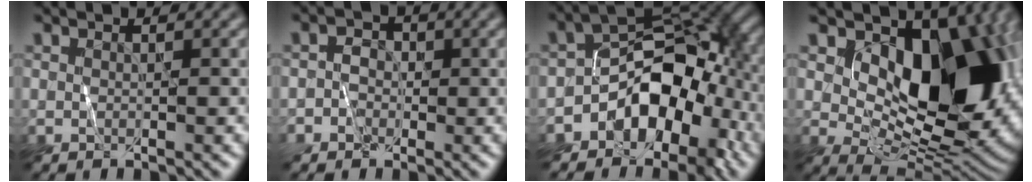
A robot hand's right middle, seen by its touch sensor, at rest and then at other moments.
{"total": 1.4, "force": [-0.5, 1.3, 0.1], "torque": [0.017, 0.012, -0.015]}
{"total": 8.8, "force": [-4.0, 5.7, 5.4], "torque": [-0.058, 0.018, -0.076]}
{"total": 13.5, "force": [3.4, 7.9, 10.4], "torque": [-0.113, -0.003, 0.062]}